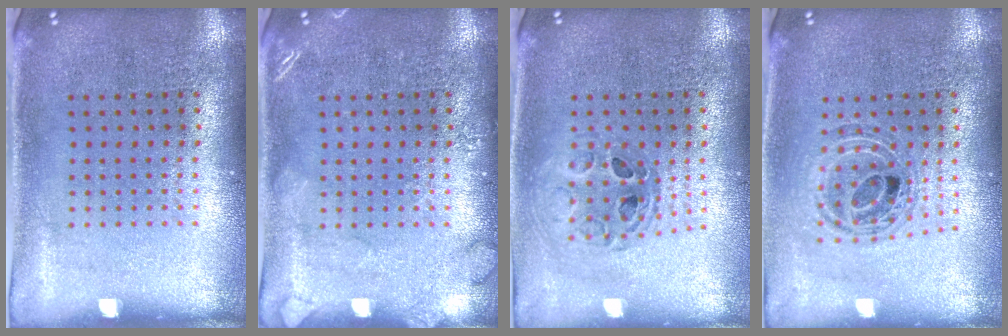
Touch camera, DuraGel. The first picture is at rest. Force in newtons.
{"total": 1.7, "press": 1.6, "slide": 0.3}
{"total": 0.7, "press": 0.7, "slide": 0.1}
{"total": 0.9, "press": 0.9, "slide": 0.2}